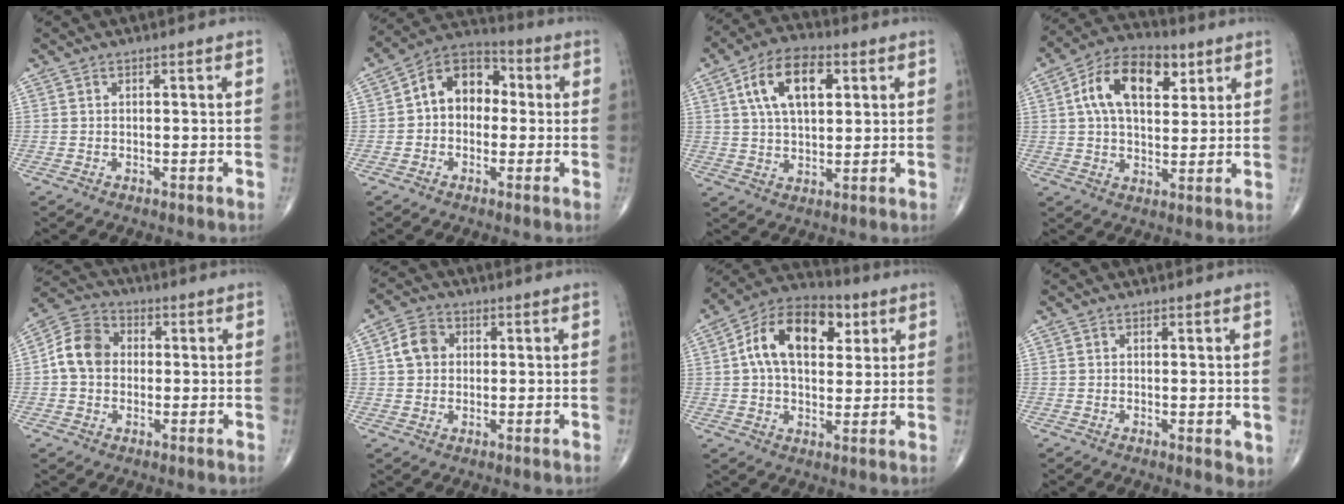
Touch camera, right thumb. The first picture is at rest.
{"total": 11.1, "force": [0.6, 8.2, 7.4], "torque": [-0.085, 0.036, -0.007]}
{"total": 12.9, "force": [4.2, 7.1, 10.0], "torque": [-0.163, 0.003, 0.069]}
{"total": 14.8, "force": [5.1, 8.6, 11.0], "torque": [-0.166, 0.002, 0.081]}
{"total": 8.6, "force": [0.3, 7.2, 4.6], "torque": [-0.069, 0.024, -0.009]}
{"total": 5.5, "force": [0.9, 4.6, 2.9], "torque": [-0.043, 0.009, 0.009]}
{"total": 16.2, "force": [4.5, 9.9, 12.0], "torque": [-0.172, 0.010, 0.066]}
{"total": 2.5, "force": [0.0, 0.8, 2.3], "torque": [-0.033, -0.010, -0.001]}